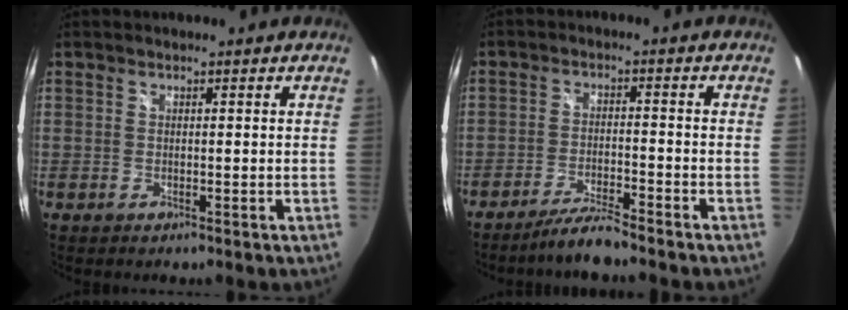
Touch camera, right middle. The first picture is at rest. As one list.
[{"total": 5.3, "force": [-4.9, -0.5, 2.2], "torque": [-0.062, -0.005, -0.090]}]